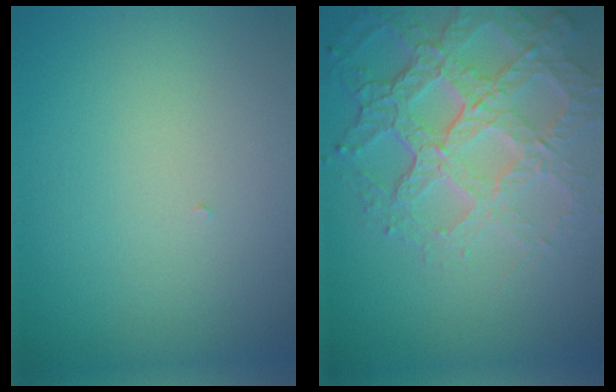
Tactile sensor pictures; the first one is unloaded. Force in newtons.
{"total": 7.6, "press": 5.3, "slide": 5.4}